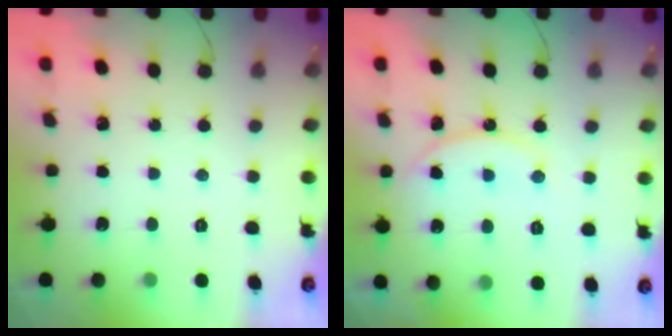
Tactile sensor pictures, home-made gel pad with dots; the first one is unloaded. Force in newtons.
{"total": 12.5, "press": 12.5, "slide": 0.9}